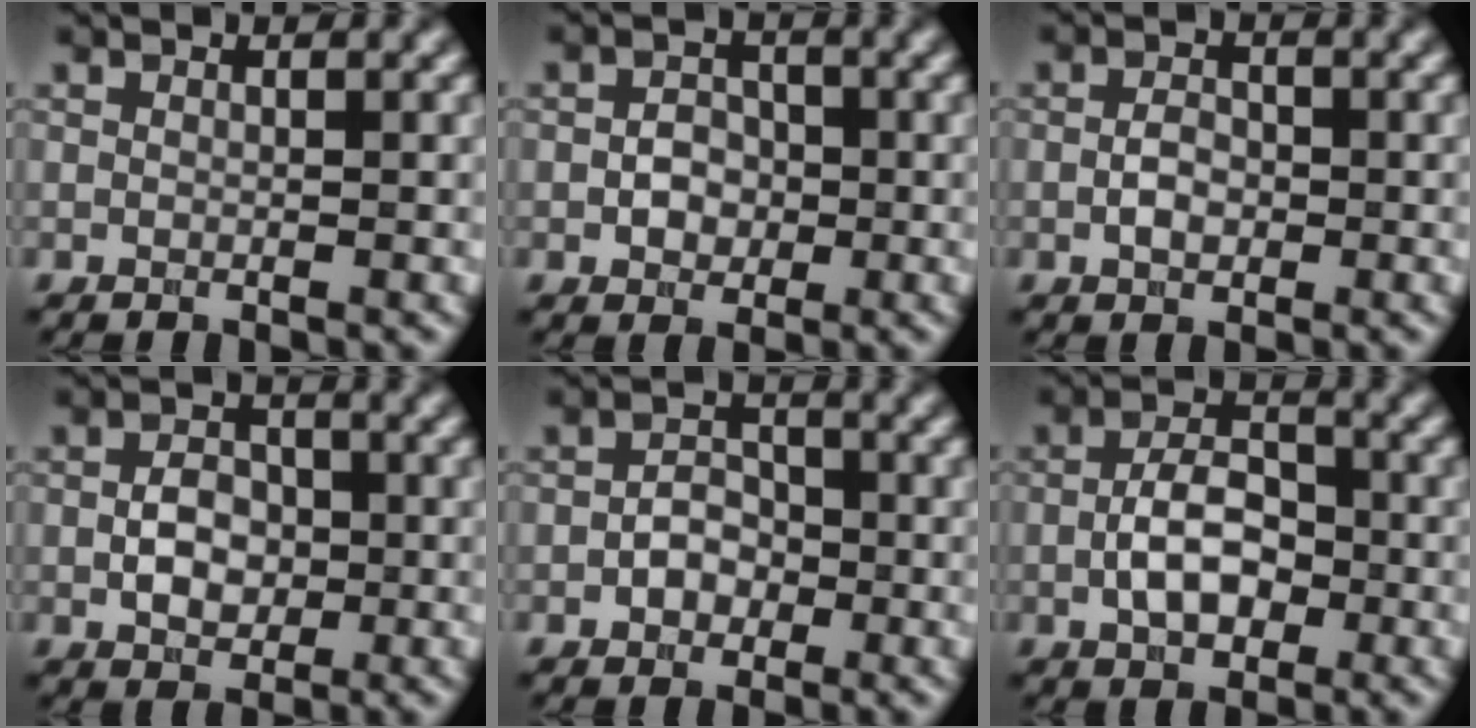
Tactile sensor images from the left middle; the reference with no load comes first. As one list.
[{"total": 2.6, "force": [-0.5, 2.0, 1.5], "torque": [-0.021, 0.001, -0.013]}, {"total": 2.2, "force": [-0.4, 1.5, 1.6], "torque": [-0.033, 0.001, -0.010]}, {"total": 3.5, "force": [-0.4, 2.5, 2.4], "torque": [-0.042, 0.001, -0.012]}, {"total": 2.7, "force": [-0.8, 2.0, 1.6], "torque": [-0.024, 0.002, -0.018]}, {"total": 4.8, "force": [-0.9, 2.9, 3.7], "torque": [-0.068, 0.003, -0.019]}]